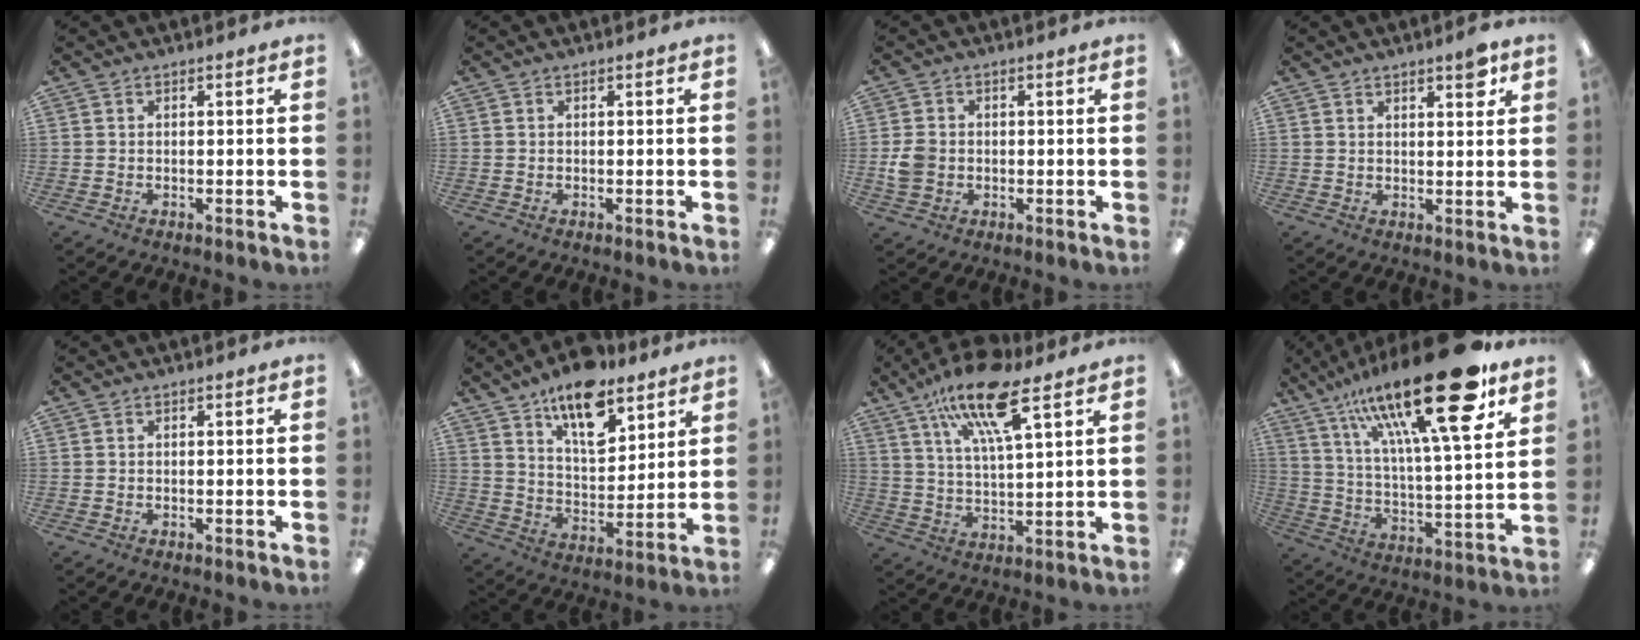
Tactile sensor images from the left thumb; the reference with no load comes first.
{"total": 0.0}
{"total": 4.3, "force": [-0.6, 3.7, 2.1], "torque": [-0.027, 0.005, -0.010]}
{"total": 4.0, "force": [2.9, 0.9, 2.6], "torque": [-0.025, -0.017, 0.044]}
{"total": 0.0}
{"total": 14.9, "force": [10.5, 6.5, 8.3], "torque": [-0.131, -0.055, 0.183]}
{"total": 15.7, "force": [10.3, 4.0, 11.2], "torque": [-0.203, -0.044, 0.172]}
{"total": 28.3, "force": [17.2, 7.4, 21.2], "torque": [-0.358, -0.099, 0.276]}